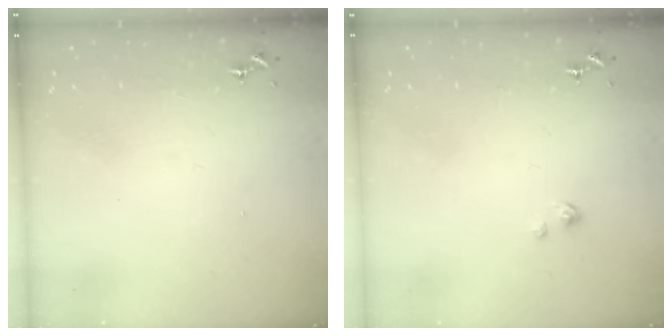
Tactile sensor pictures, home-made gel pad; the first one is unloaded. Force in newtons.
{"total": 1.0, "press": 1.0, "slide": 0.2}